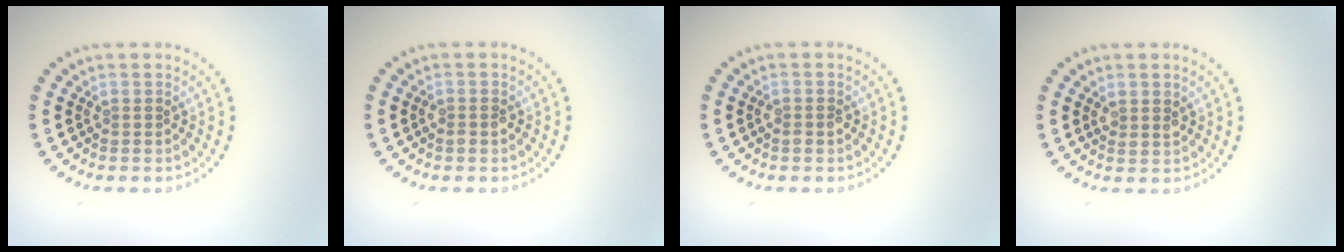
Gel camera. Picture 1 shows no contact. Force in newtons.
{"total": 1.0, "press": 1.0, "slide": 0.3}
{"total": 1.0, "press": 1.0, "slide": 0.3}
{"total": 1.5, "press": 1.3, "slide": 0.7}